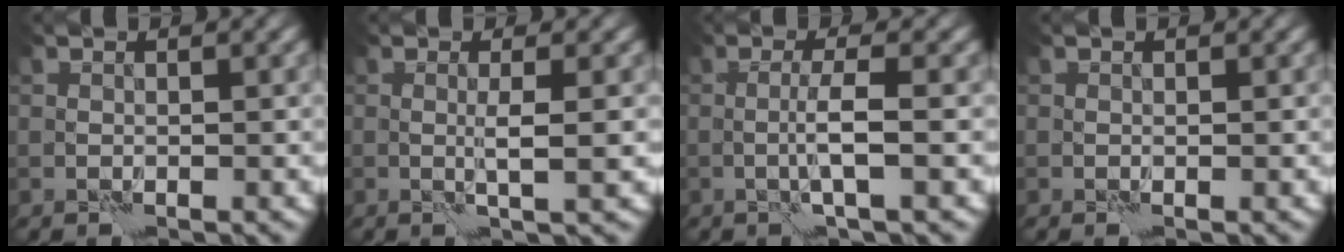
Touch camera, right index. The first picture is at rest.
{"total": 1.9, "force": [0.4, -0.2, 1.8], "torque": [-0.033, -0.006, 0.005]}
{"total": 2.4, "force": [0.0, -0.1, 2.4], "torque": [-0.043, -0.001, -0.003]}
{"total": 0.0}